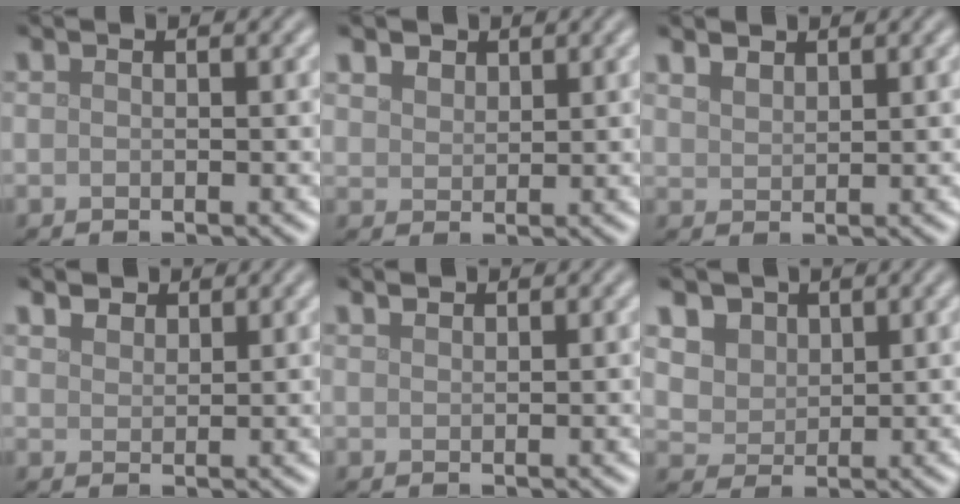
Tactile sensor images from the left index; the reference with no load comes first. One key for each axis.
{"total": 2.3, "fx": 1.7, "fy": 1.4, "fz": 0.7, "tx": -0.023, "ty": -0.001, "tz": 0.034}
{"total": 1.7, "fx": 1.5, "fy": 0.8, "fz": 0.5, "tx": -0.014, "ty": 0.001, "tz": 0.035}
{"total": 2.3, "fx": 1.9, "fy": 1.1, "fz": 0.6, "tx": -0.018, "ty": -0.004, "tz": 0.037}
{"total": 0.9, "fx": 0.8, "fy": 0.2, "fz": 0.1, "tx": -0.005, "ty": 0.002, "tz": 0.016}
{"total": 5.2, "fx": 3.0, "fy": 3.7, "fz": 2.0, "tx": -0.061, "ty": 0.001, "tz": 0.057}